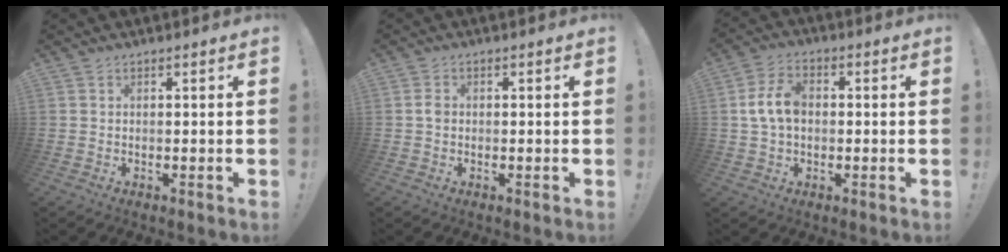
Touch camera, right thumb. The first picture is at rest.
{"total": 1.5, "force": [-0.3, 1.2, 0.9], "torque": [-0.014, 0.005, -0.006]}
{"total": 9.2, "force": [0.5, 6.2, 6.7], "torque": [-0.139, 0.016, 0.013]}